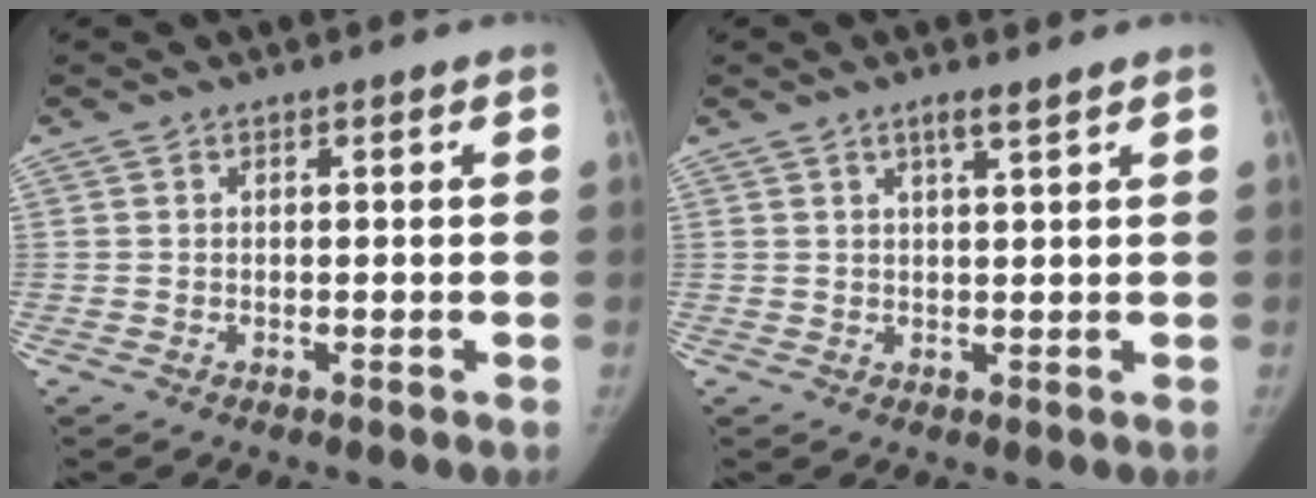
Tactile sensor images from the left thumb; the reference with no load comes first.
{"total": 2.2, "force": [1.5, 0.2, 1.6], "torque": [-0.027, -0.008, 0.027]}